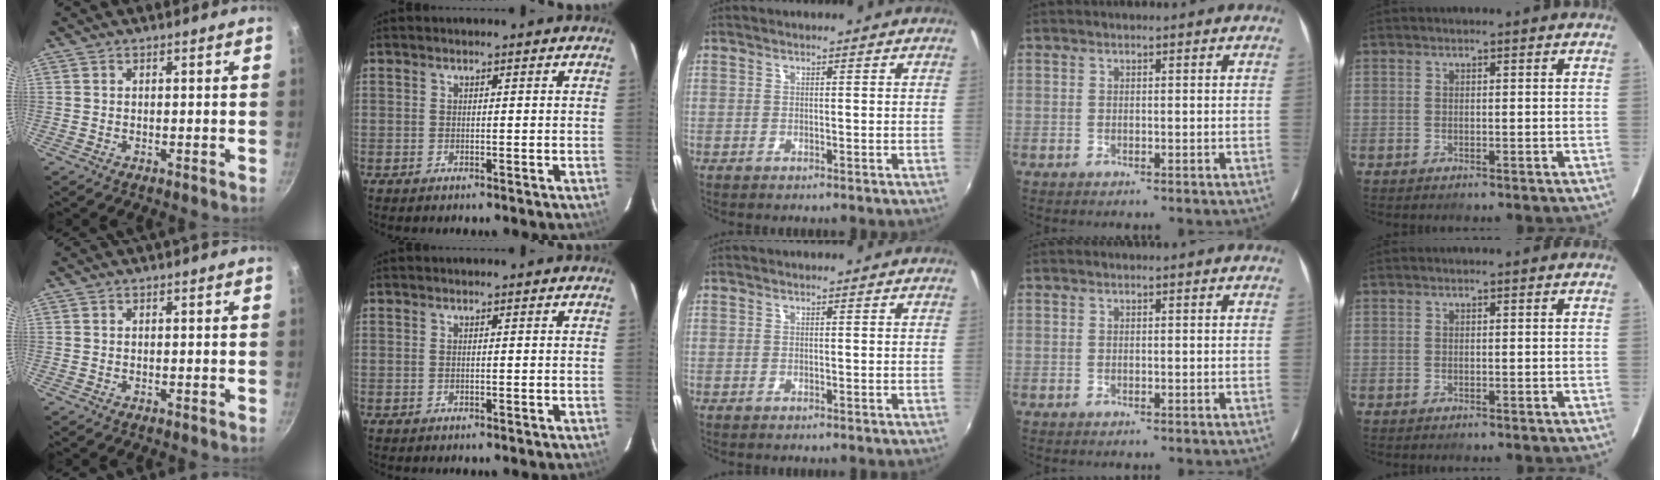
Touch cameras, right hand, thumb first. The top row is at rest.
{}